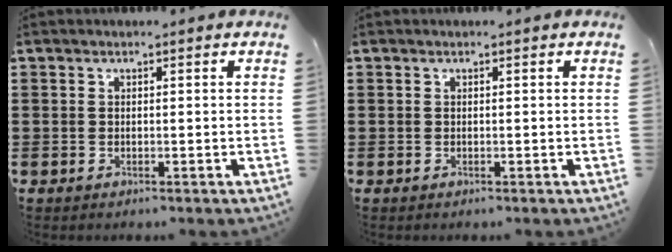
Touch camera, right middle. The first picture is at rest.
{"total": 0.0}